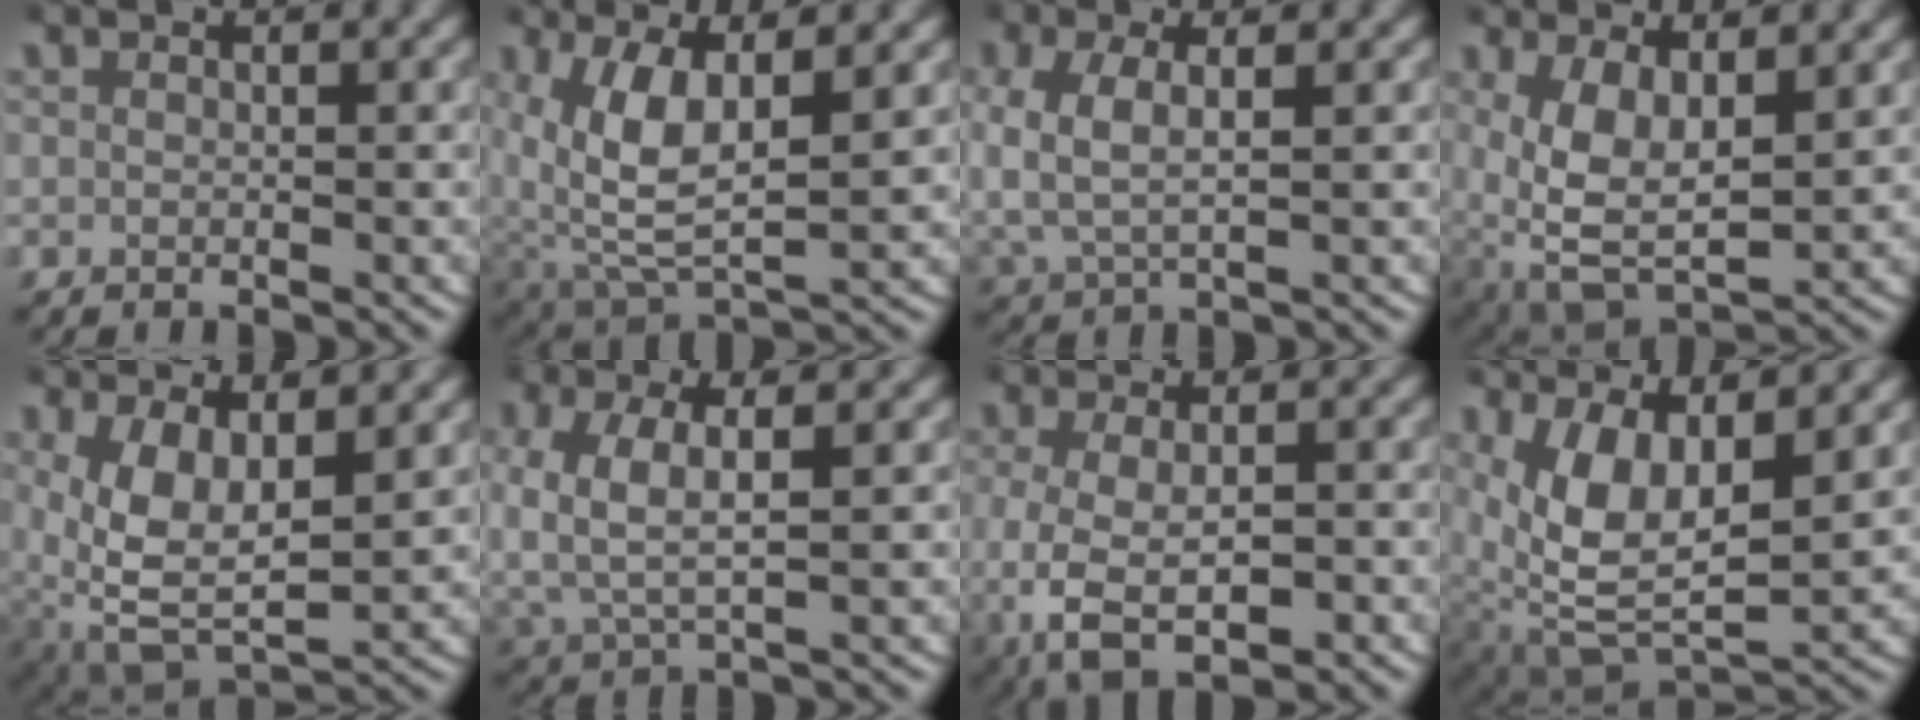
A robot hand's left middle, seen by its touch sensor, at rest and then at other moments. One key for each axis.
{"total": 7.1, "fx": 1.4, "fy": 3.8, "fz": 5.8, "tx": -0.132, "ty": -0.019, "tz": 0.039}
{"total": 3.8, "fx": 0.5, "fy": 2.4, "fz": 2.9, "tx": -0.081, "ty": -0.006, "tz": 0.015}
{"total": 6.9, "fx": -0.8, "fy": 4.6, "fz": 5.1, "tx": -0.127, "ty": -0.051, "tz": 0.012}
{"total": 7.8, "fx": -0.8, "fy": 5.1, "fz": 5.7, "tx": -0.139, "ty": -0.052, "tz": 0.010}
{"total": 4.1, "fx": 0.4, "fy": 2.4, "fz": 3.3, "tx": -0.085, "ty": -0.006, "tz": 0.012}
{"total": 6.8, "fx": -1.7, "fy": 3.6, "fz": 5.5, "tx": -0.126, "ty": -0.018, "tz": -0.008}
{"total": 8.3, "fx": 0.3, "fy": 5.1, "fz": 6.5, "tx": -0.147, "ty": -0.040, "tz": 0.025}